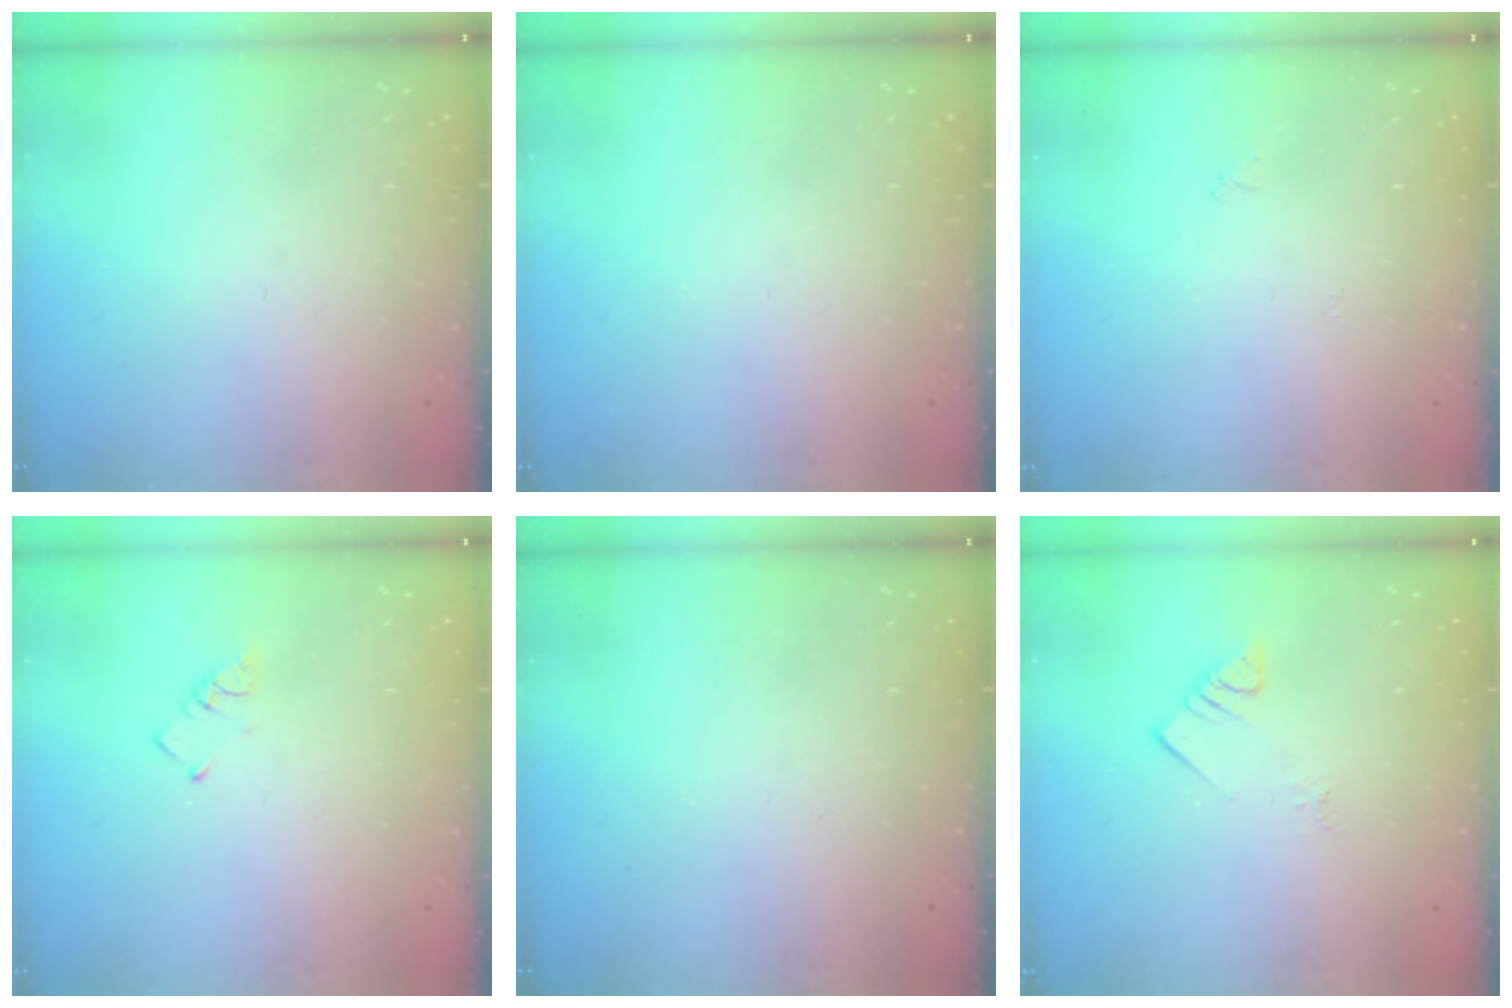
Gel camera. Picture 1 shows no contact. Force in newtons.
{"total": 0.0}
{"total": 3.3, "press": 3.3, "slide": 0.5}
{"total": 1.9, "press": 1.9, "slide": 0.3}
{"total": 0.0}
{"total": 3.3, "press": 3.3, "slide": 0.4}